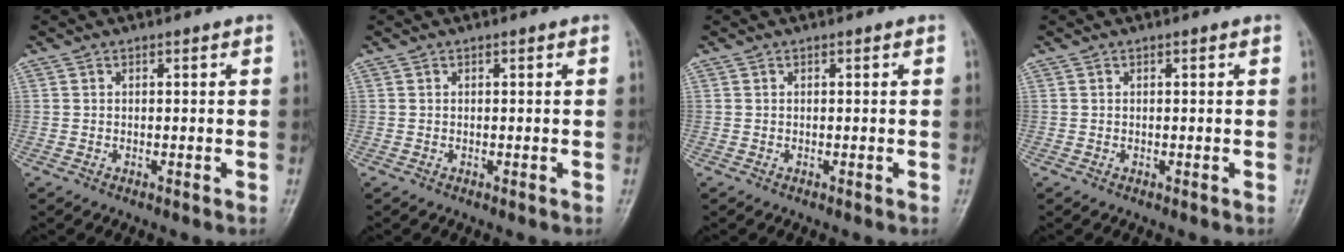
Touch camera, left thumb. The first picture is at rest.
{"total": 0.0}
{"total": 0.0}
{"total": 0.0}